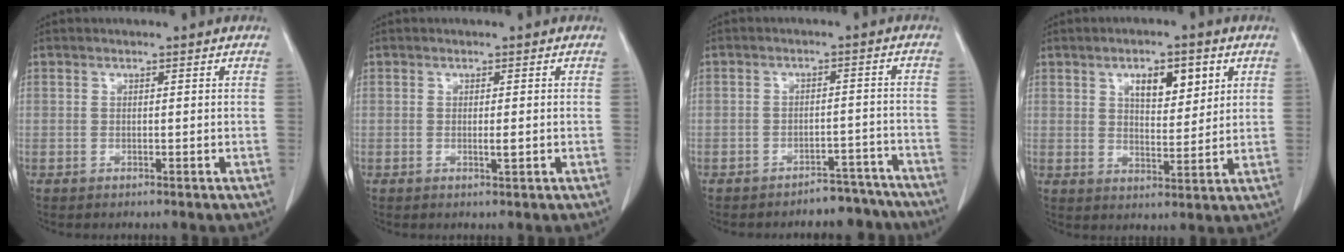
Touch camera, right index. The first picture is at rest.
{"total": 1.0, "force": [-0.1, 0.1, 1.0], "torque": [-0.016, -0.003, -0.001]}
{"total": 6.5, "force": [-5.9, 2.6, 0.0], "torque": [0.025, 0.033, -0.075]}
{"total": 7.1, "force": [3.2, 2.9, 5.6], "torque": [-0.087, 0.004, 0.054]}